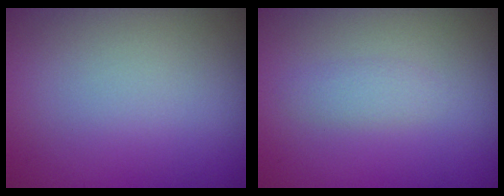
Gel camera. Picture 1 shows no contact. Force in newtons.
{"total": 1.1, "press": 1.1, "slide": 0.0}